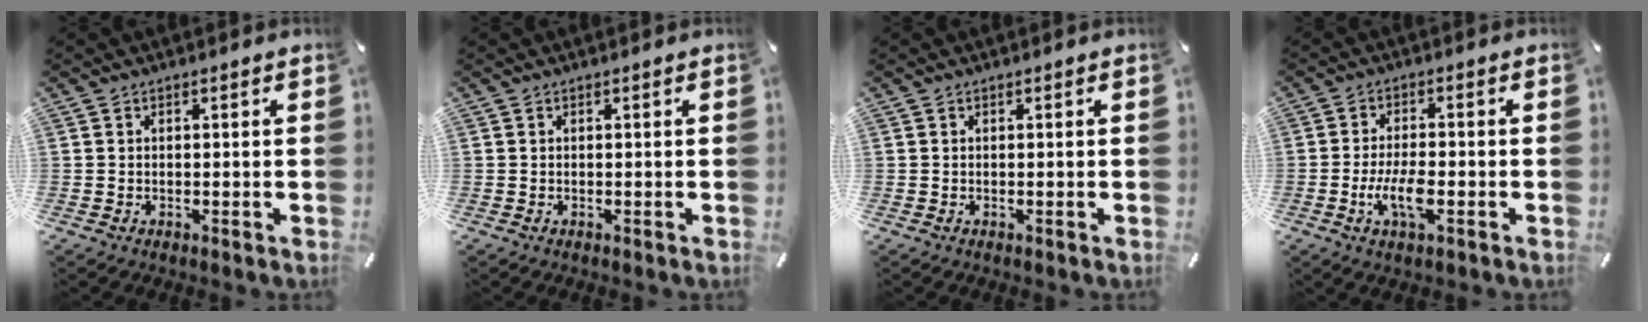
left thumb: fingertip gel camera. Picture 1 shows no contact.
{"total": 0.0}
{"total": 0.0}
{"total": 7.1, "force": [-2.2, 2.6, 6.2], "torque": [-0.133, -0.004, -0.041]}